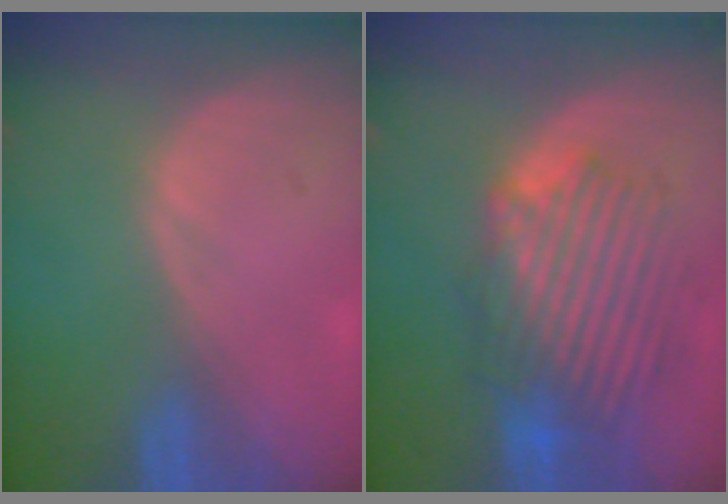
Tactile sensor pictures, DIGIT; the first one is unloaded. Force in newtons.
{"total": 8.7, "press": 8.6, "slide": 1.3}